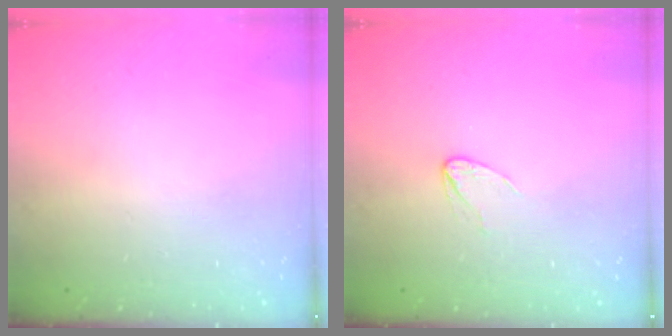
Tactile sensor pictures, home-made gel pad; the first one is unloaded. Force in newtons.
{"total": 2.7, "press": 2.7, "slide": 0.3}